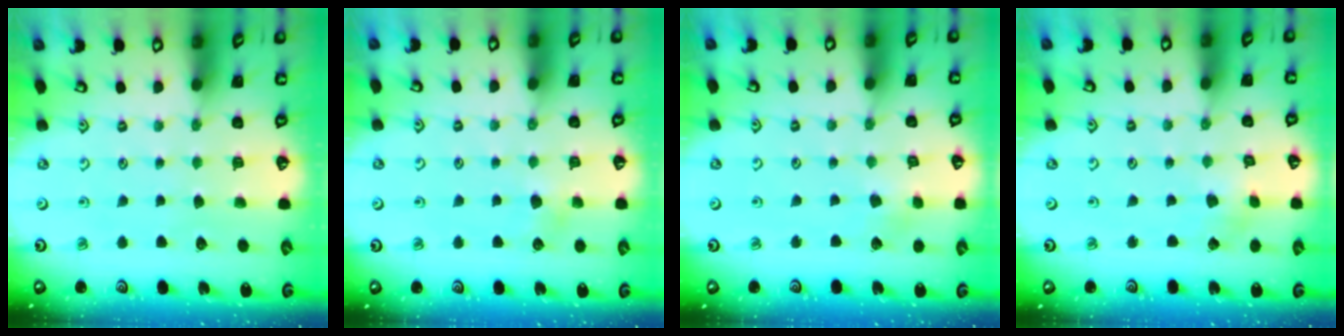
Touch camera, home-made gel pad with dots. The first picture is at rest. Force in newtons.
{"total": 3.8, "press": 3.7, "slide": 0.8}
{"total": 2.9, "press": 2.9, "slide": 0.4}
{"total": 1.7, "press": 1.7, "slide": 0.1}